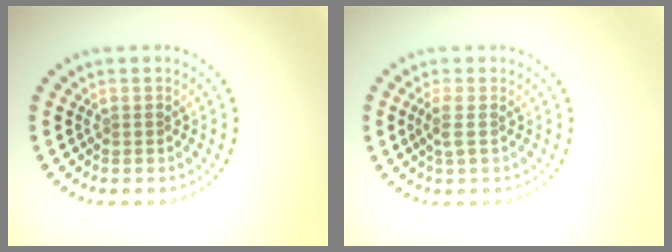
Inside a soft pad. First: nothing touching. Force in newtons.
{"total": 1.3, "press": 1.1, "slide": 0.7}